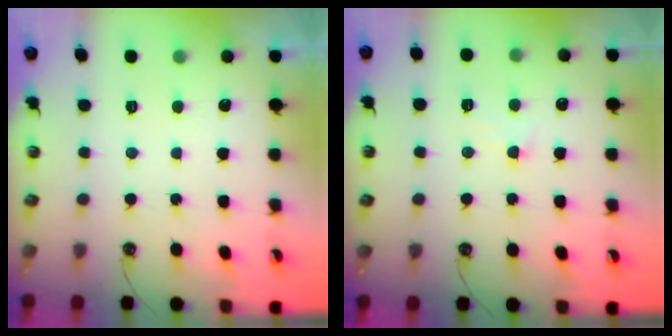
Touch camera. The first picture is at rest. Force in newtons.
{"total": 1.7, "press": 1.6, "slide": 0.7}